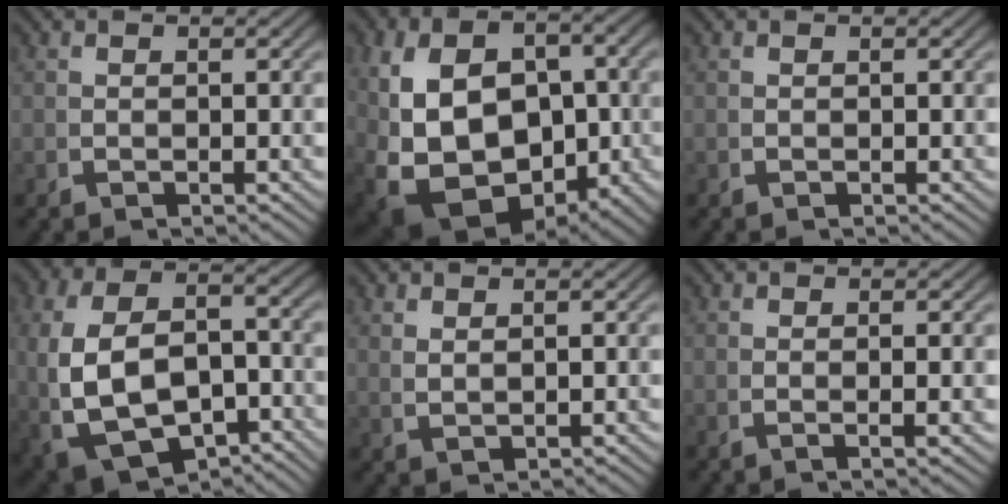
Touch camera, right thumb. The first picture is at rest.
{"total": 15.9, "force": [-2.7, 11.1, 11.0], "torque": [-0.239, -0.077, -0.009]}
{"total": 0.0}
{"total": 11.9, "force": [-3.2, 8.1, 8.1], "torque": [-0.172, -0.058, -0.016]}
{"total": 1.3, "force": [1.1, -0.1, 0.7], "torque": [-0.012, 0.003, 0.033]}
{"total": 1.3, "force": [0.0, 0.1, 1.3], "torque": [-0.028, 0.000, 0.001]}